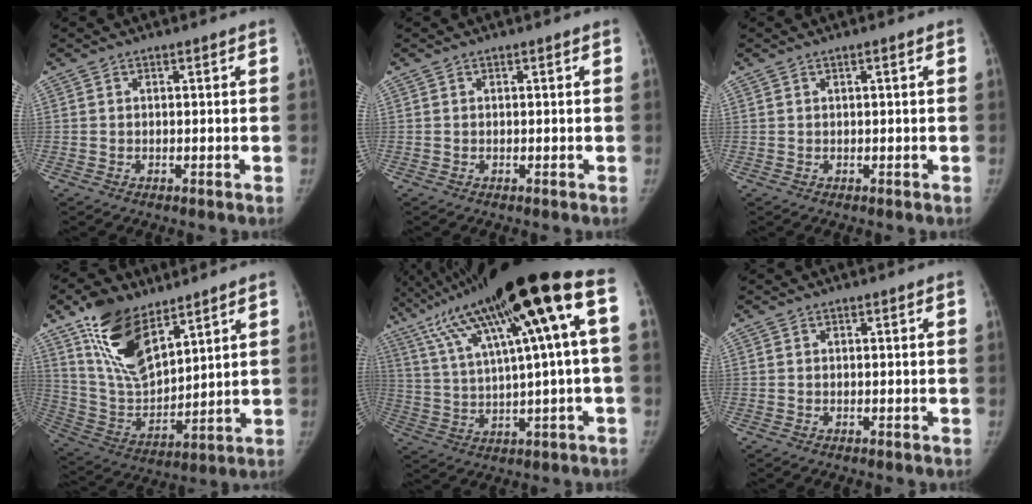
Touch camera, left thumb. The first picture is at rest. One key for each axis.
{"total": 0.0}
{"total": 0.0}
{"total": 17.3, "fx": 10.8, "fy": 8.1, "fz": 10.8, "tx": -0.166, "ty": -0.051, "tz": 0.217}
{"total": 25.0, "fx": 9.6, "fy": 3.8, "fz": 22.8, "tx": -0.389, "ty": 0.027, "tz": 0.163}
{"total": 0.0}